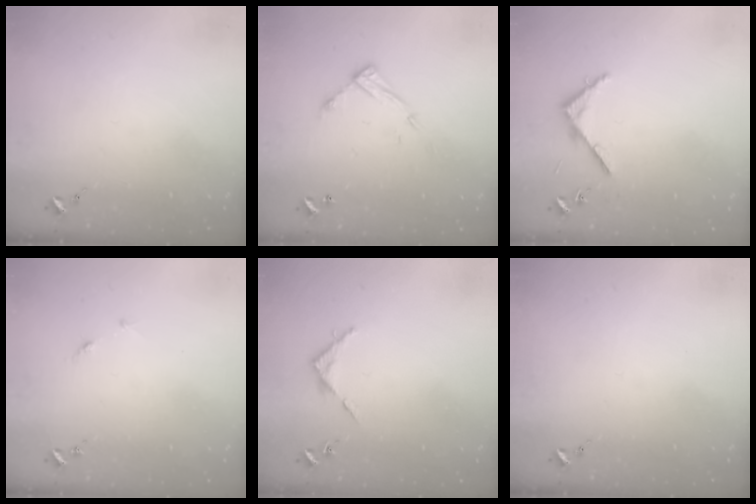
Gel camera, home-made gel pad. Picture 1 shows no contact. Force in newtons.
{"total": 10.0, "press": 9.9, "slide": 0.5}
{"total": 4.2, "press": 4.2, "slide": 0.4}
{"total": 3.4, "press": 3.4, "slide": 0.4}
{"total": 4.7, "press": 4.7, "slide": 0.2}
{"total": 0.0}